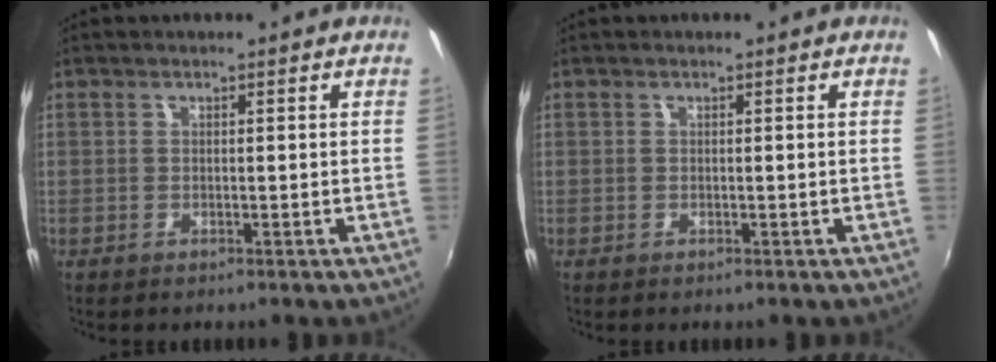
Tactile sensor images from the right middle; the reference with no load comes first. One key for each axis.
{"total": 0.0}